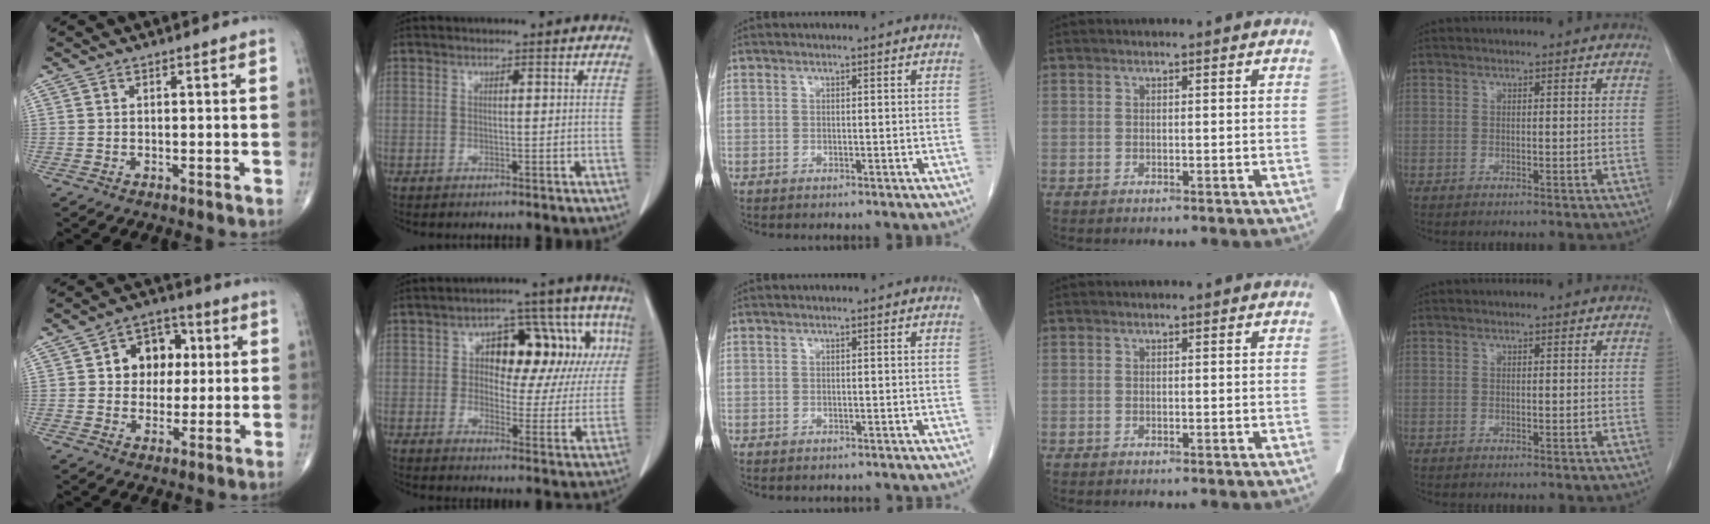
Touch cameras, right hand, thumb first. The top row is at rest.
{"thumb": {"total": 10.2, "force": [1.8, 8.0, 6.0], "torque": [-0.036, 0.012, 0.022]}, "index": {"total": 15.9, "force": [4.4, 7.7, 13.2], "torque": [-0.154, 0.039, 0.057]}, "middle": {"total": 3.1, "force": [-2.9, 1.0, 0.7], "torque": [-0.006, -0.003, -0.033]}}